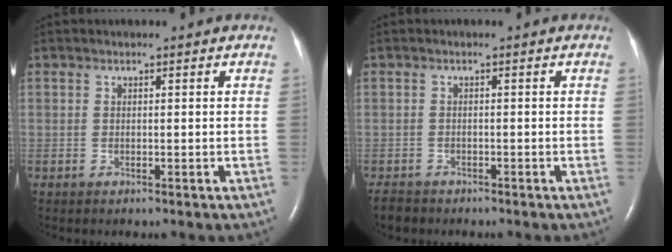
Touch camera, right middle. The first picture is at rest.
{"total": 2.0, "force": [-1.8, 0.8, 0.2], "torque": [-0.009, -0.004, -0.030]}